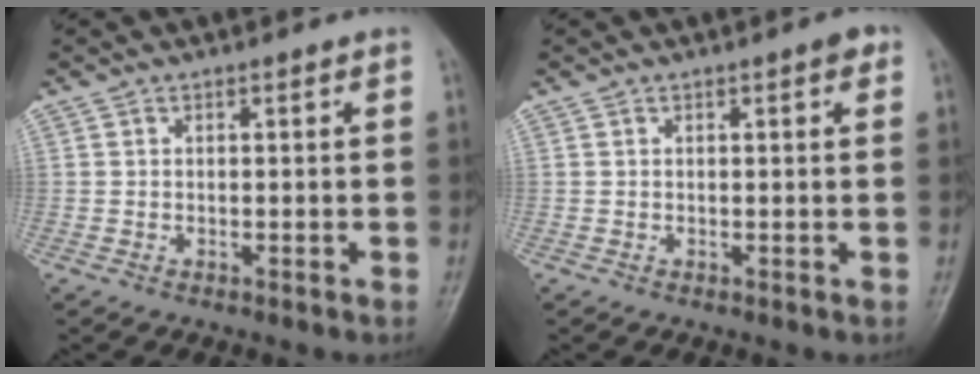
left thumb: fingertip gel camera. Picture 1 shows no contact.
{"total": 1.5, "force": [0.7, 0.6, 1.3], "torque": [-0.012, 0.002, 0.006]}